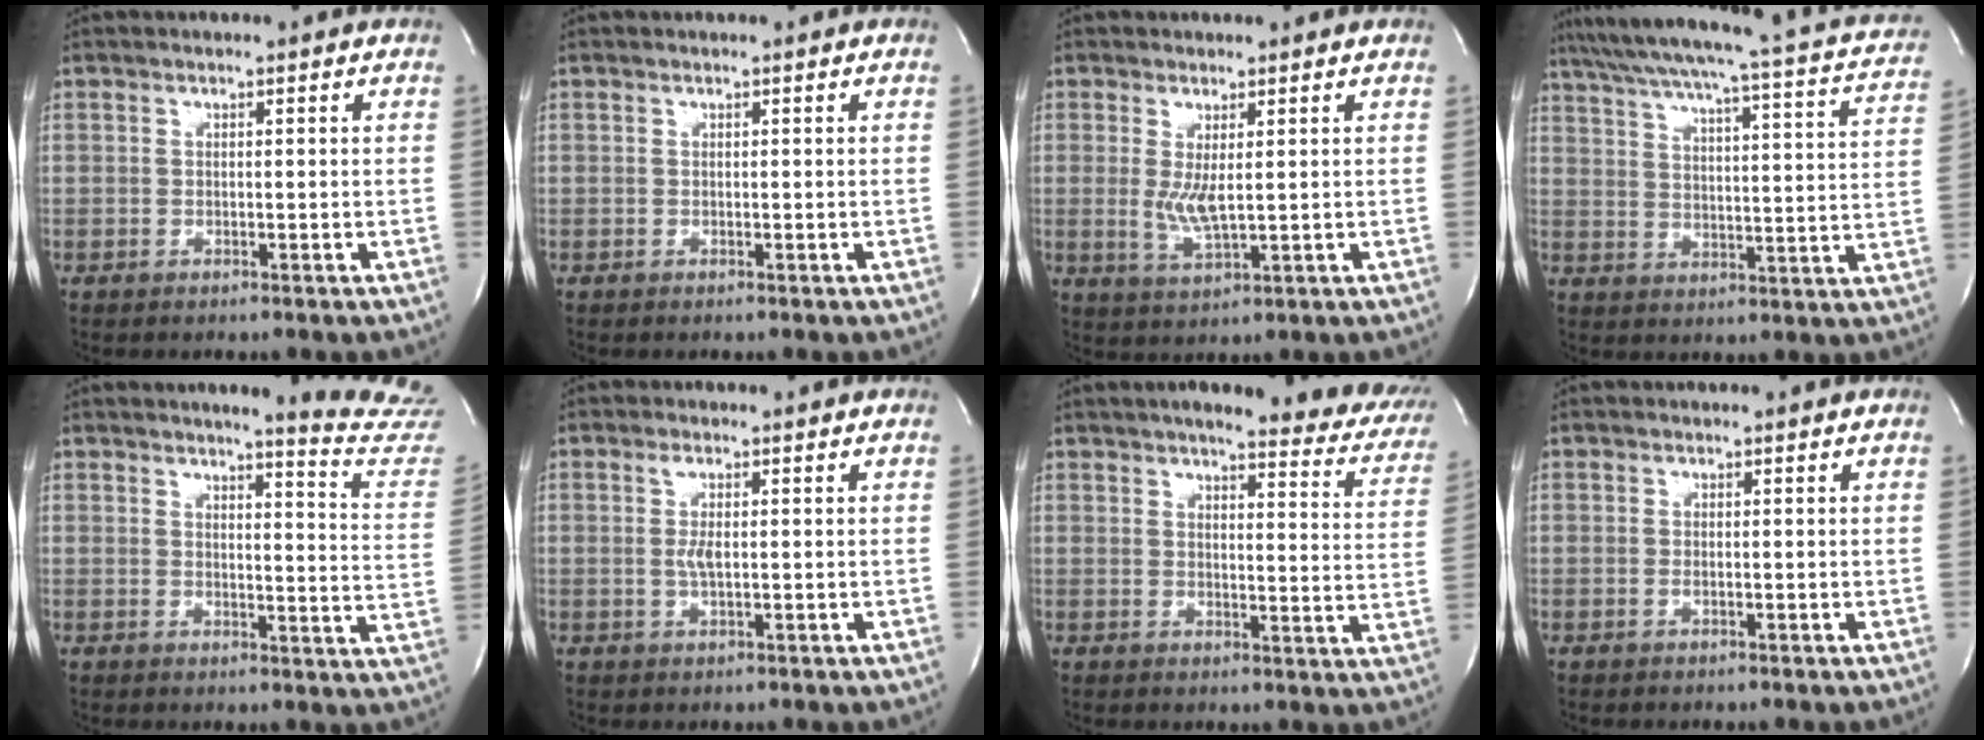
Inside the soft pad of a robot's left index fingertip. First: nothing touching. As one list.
[{"total": 0.0}, {"total": 3.9, "force": [-0.2, 0.8, 3.8], "torque": [-0.080, -0.018, 0.007]}, {"total": 25.6, "force": [21.9, 2.4, 13.1], "torque": [-0.201, -0.027, 0.267]}, {"total": 12.8, "force": [12.4, -1.2, 2.8], "torque": [-0.025, -0.130, 0.114]}, {"total": 2.3, "force": [-0.5, 0.6, 2.2], "torque": [-0.047, -0.007, -0.004]}, {"total": 20.1, "force": [16.6, 4.5, 10.3], "torque": [-0.116, -0.024, 0.173]}, {"total": 0.8, "force": [-0.7, 0.0, 0.2], "torque": [-0.006, -0.005, -0.013]}]